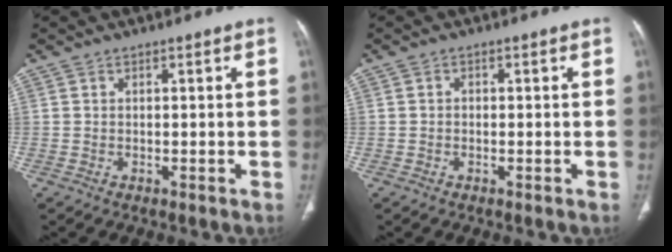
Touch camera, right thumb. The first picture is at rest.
{"total": 0.9, "force": [-0.1, 0.8, 0.5], "torque": [-0.006, 0.004, -0.003]}